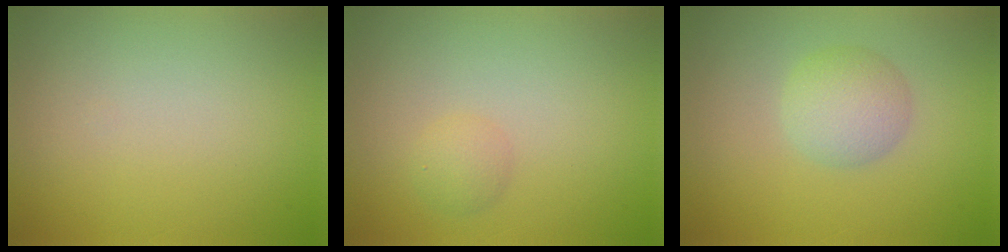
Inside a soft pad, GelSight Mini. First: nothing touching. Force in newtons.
{"total": 1.2, "press": 1.2, "slide": 0.1}
{"total": 3.0, "press": 3.0, "slide": 0.0}